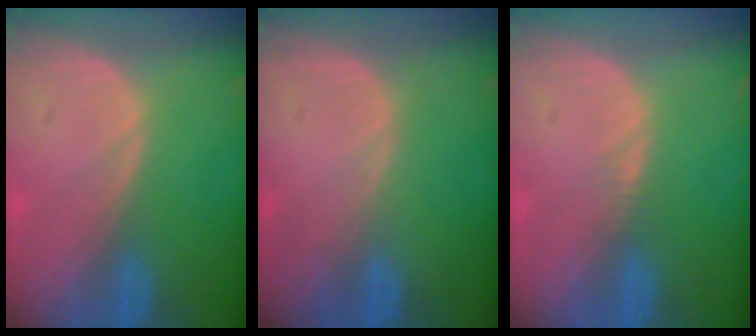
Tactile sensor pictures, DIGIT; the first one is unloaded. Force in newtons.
{"total": 0.0}
{"total": 0.8, "press": 0.8, "slide": 0.1}